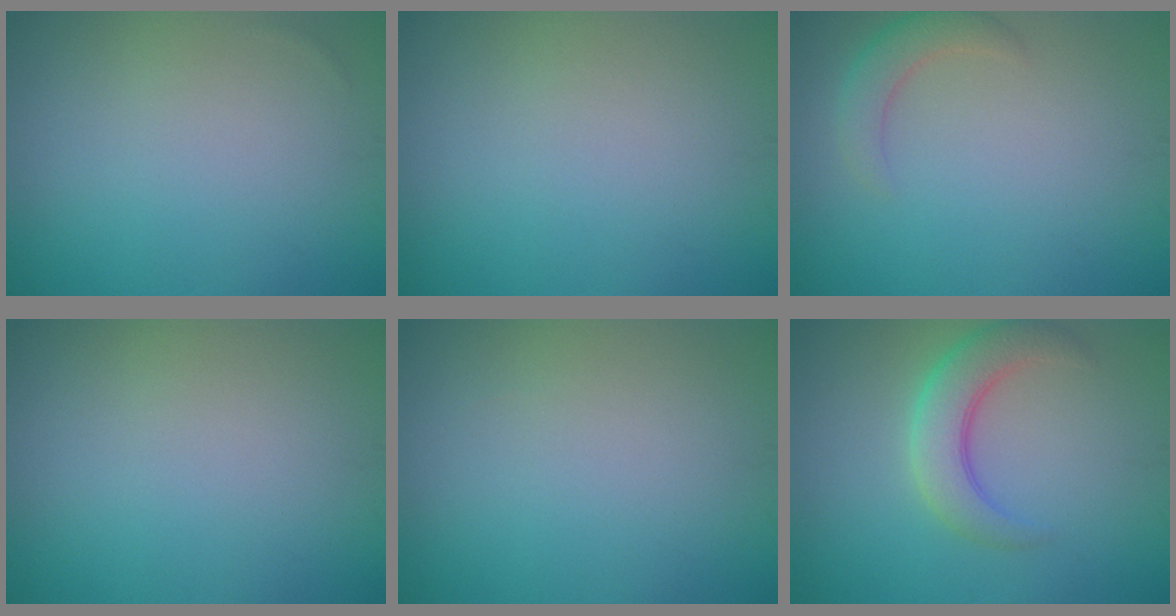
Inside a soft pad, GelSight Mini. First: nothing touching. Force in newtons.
{"total": 0.0}
{"total": 2.4, "press": 2.4, "slide": 0.2}
{"total": 0.0}
{"total": 0.0}
{"total": 4.4, "press": 4.4, "slide": 0.3}